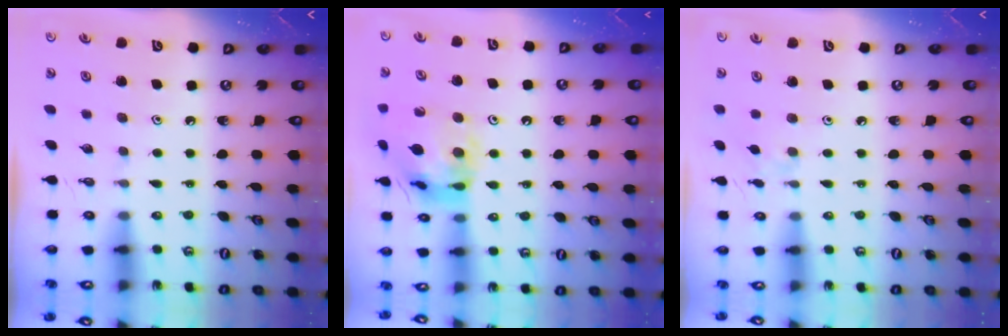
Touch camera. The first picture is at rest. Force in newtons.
{"total": 16.3, "press": 16.2, "slide": 2.1}
{"total": 2.4, "press": 2.4, "slide": 0.4}